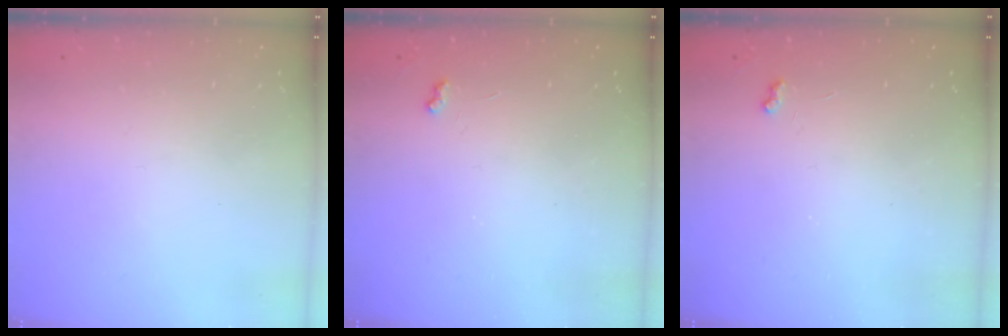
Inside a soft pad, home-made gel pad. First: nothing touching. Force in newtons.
{"total": 3.0, "press": 3.0, "slide": 0.4}
{"total": 3.0, "press": 3.0, "slide": 0.4}